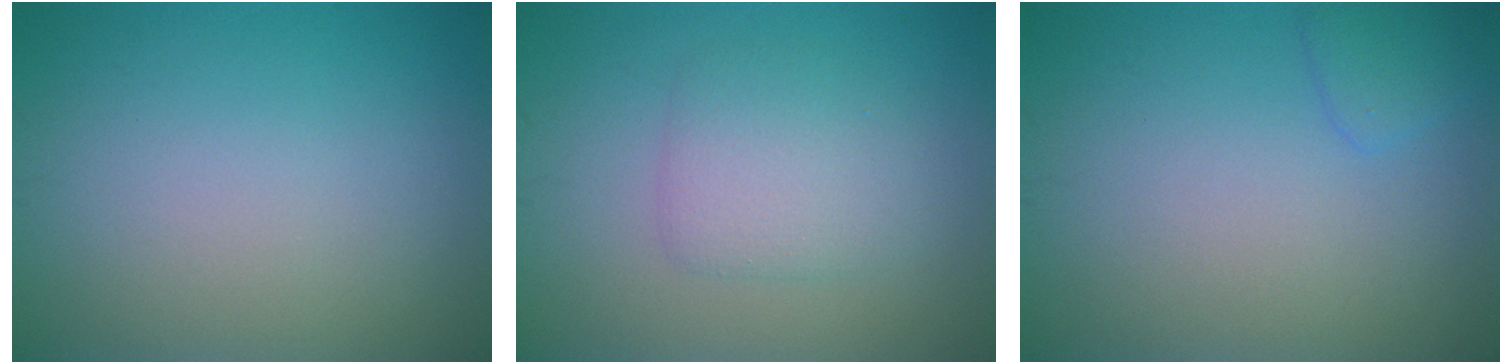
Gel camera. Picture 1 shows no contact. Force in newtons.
{"total": 3.0, "press": 3.0, "slide": 0.0}
{"total": 1.5, "press": 1.4, "slide": 0.1}